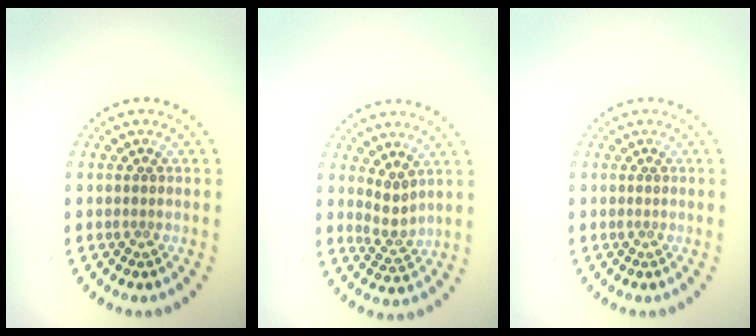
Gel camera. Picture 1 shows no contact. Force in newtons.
{"total": 2.1, "press": 1.7, "slide": 1.3}
{"total": 0.0}